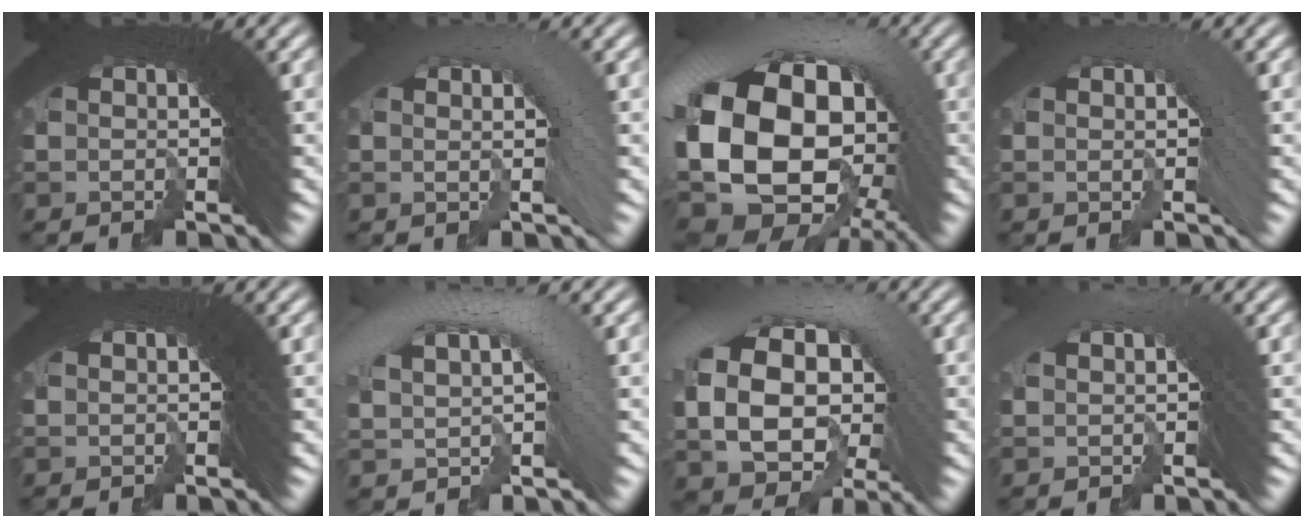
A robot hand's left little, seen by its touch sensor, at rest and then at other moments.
{"total": 2.4, "force": [0.2, 0.8, 2.3], "torque": [-0.023, 0.015, -0.005]}
{"total": 15.5, "force": [-1.9, 10.7, 11.0], "torque": [-0.233, -0.034, -0.030]}
{"total": 1.5, "force": [-0.1, 0.5, 1.4], "torque": [-0.012, 0.009, -0.004]}
{"total": 0.0}
{"total": 5.7, "force": [0.5, 3.1, 4.7], "torque": [-0.083, 0.020, 0.003]}
{"total": 11.1, "force": [-0.7, 8.2, 7.5], "torque": [-0.159, -0.018, -0.018]}
{"total": 1.5, "force": [0.2, 0.8, 1.2], "torque": [-0.017, 0.014, 0.002]}